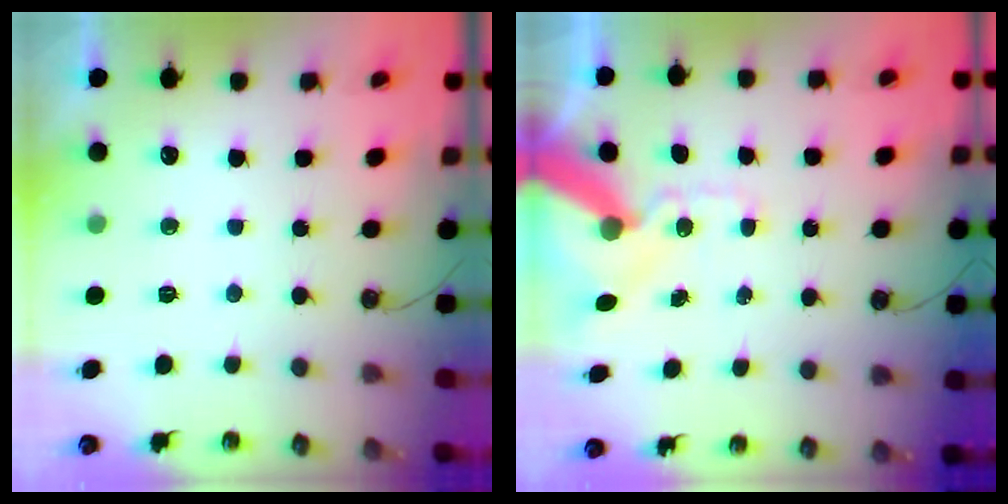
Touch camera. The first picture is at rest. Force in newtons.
{"total": 14.6, "press": 14.5, "slide": 2.1}